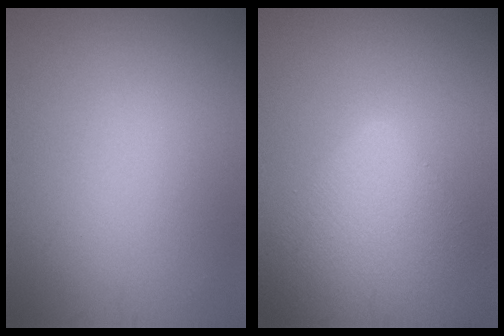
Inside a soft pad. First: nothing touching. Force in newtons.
{"total": 8.0, "press": 8.0, "slide": 0.4}